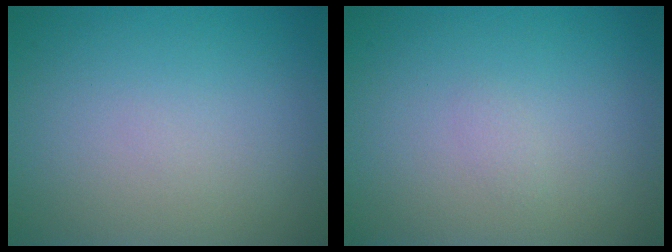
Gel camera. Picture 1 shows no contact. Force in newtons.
{"total": 0.5, "press": 0.5, "slide": 0.1}